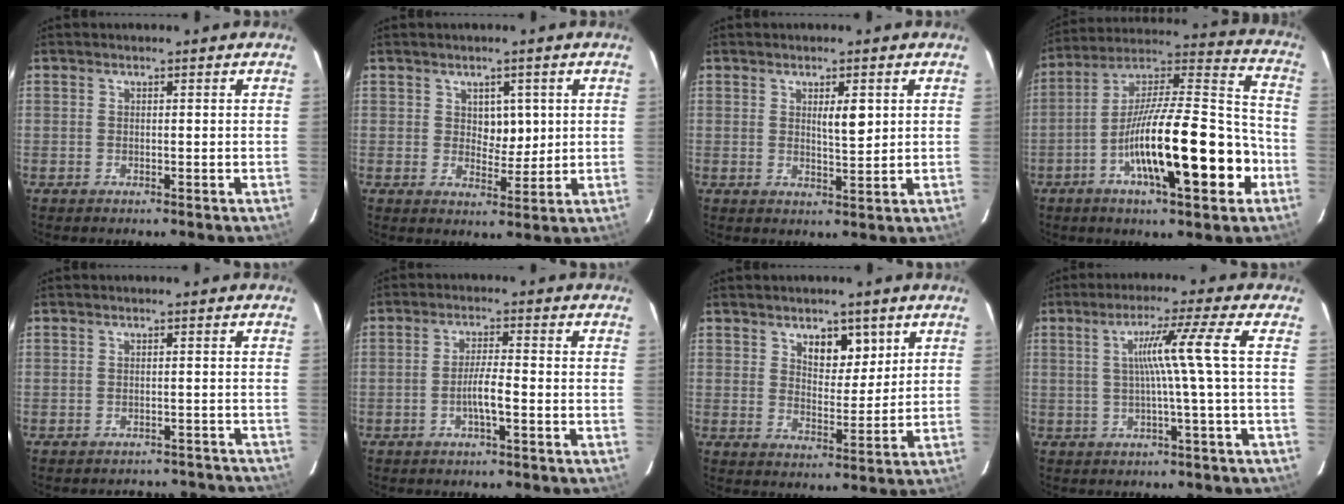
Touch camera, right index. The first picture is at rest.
{"total": 4.0, "force": [1.1, 2.5, 2.8], "torque": [-0.034, -0.001, 0.023]}
{"total": 3.4, "force": [1.1, 0.8, 3.1], "torque": [-0.048, -0.004, 0.018]}
{"total": 21.8, "force": [-7.4, 3.7, 20.2], "torque": [-0.336, 0.004, -0.118]}
{"total": 7.9, "force": [-7.6, 2.2, 0.1], "torque": [0.006, 0.012, -0.073]}
{"total": 3.9, "force": [-1.4, 0.2, 3.7], "torque": [-0.069, 0.003, -0.027]}
{"total": 6.0, "force": [3.3, 3.0, 4.0], "torque": [-0.057, -0.001, 0.055]}
{"total": 7.2, "force": [0.6, -2.3, 6.8], "torque": [-0.116, 0.014, 0.019]}